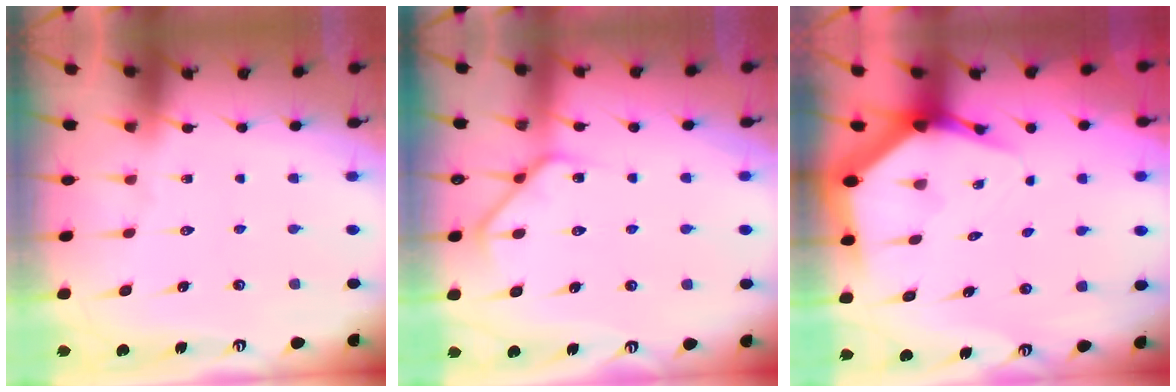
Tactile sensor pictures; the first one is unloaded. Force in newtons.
{"total": 4.8, "press": 4.7, "slide": 0.7}
{"total": 5.8, "press": 5.8, "slide": 0.4}